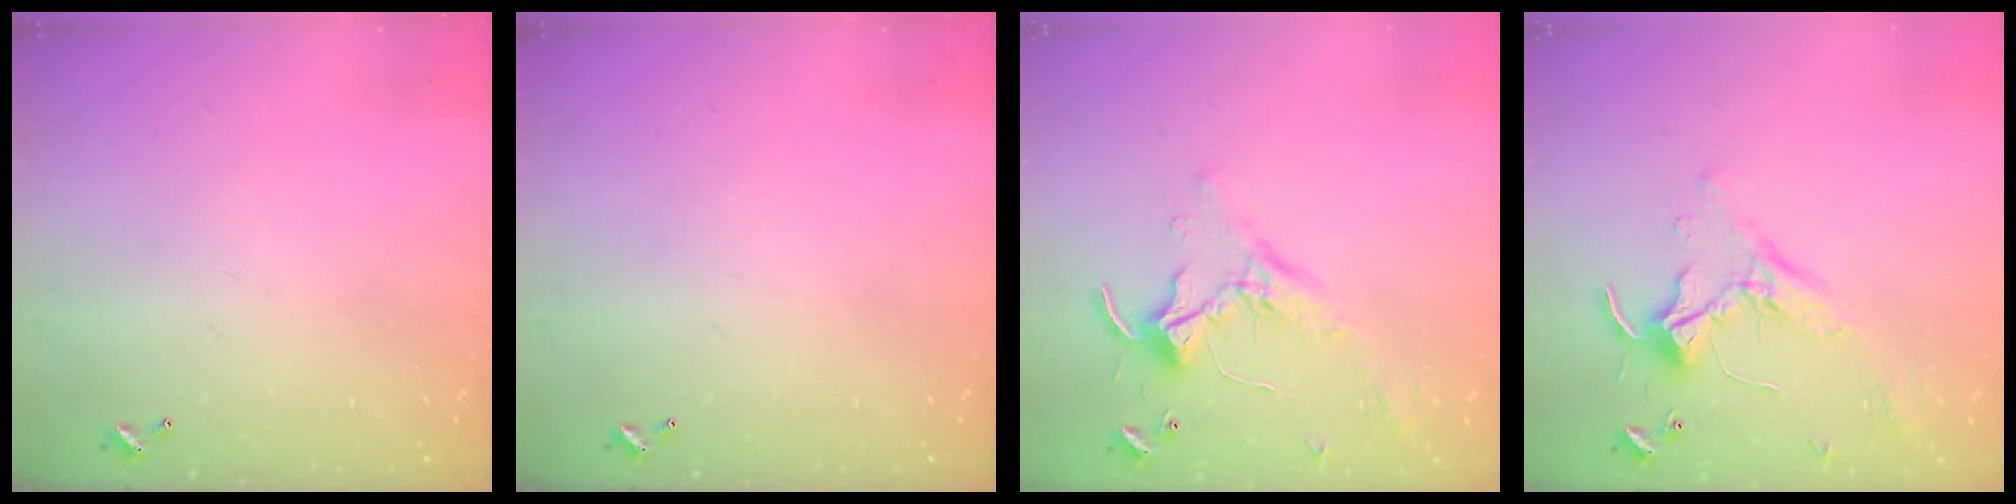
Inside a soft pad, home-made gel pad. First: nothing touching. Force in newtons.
{"total": 0.0}
{"total": 1.7, "press": 1.7, "slide": 0.1}
{"total": 1.7, "press": 1.7, "slide": 0.1}